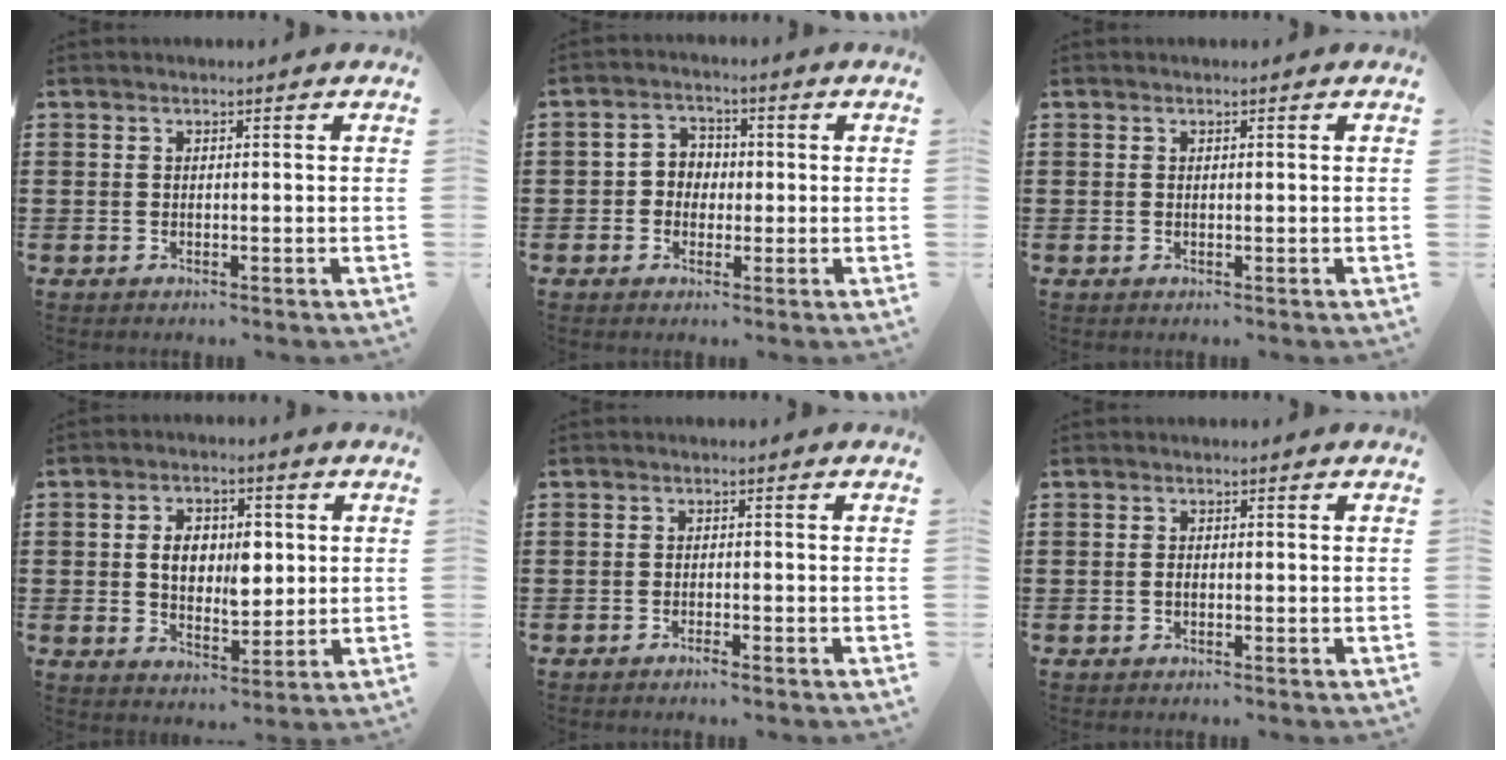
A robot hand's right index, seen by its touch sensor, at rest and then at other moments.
{"total": 3.5, "force": [-0.8, 3.2, 1.2], "torque": [-0.035, 0.011, -0.022]}
{"total": 0.0}
{"total": 7.0, "force": [0.9, 4.3, 5.4], "torque": [-0.100, 0.009, 0.010]}
{"total": 0.9, "force": [-0.9, 0.1, 0.3], "torque": [-0.008, -0.002, -0.016]}
{"total": 0.7, "force": [-0.3, 0.4, 0.6], "torque": [-0.014, -0.004, -0.005]}